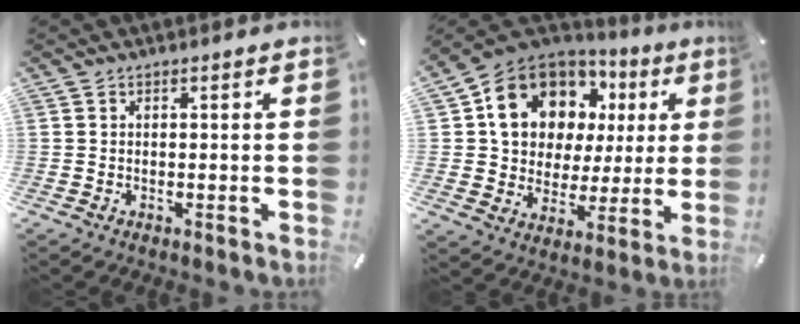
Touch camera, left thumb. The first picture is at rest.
{"total": 15.6, "force": [6.8, 12.4, 6.6], "torque": [-0.116, -0.037, 0.131]}